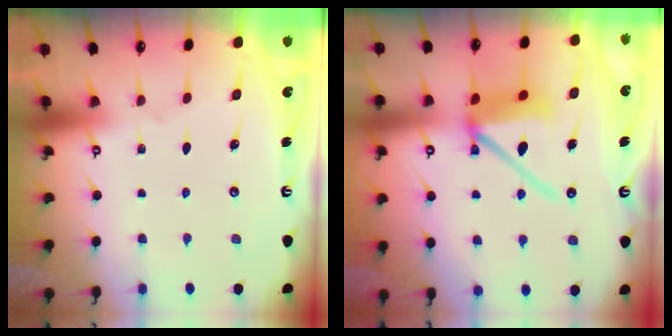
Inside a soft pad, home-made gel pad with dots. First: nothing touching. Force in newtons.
{"total": 12.3, "press": 12.2, "slide": 1.7}